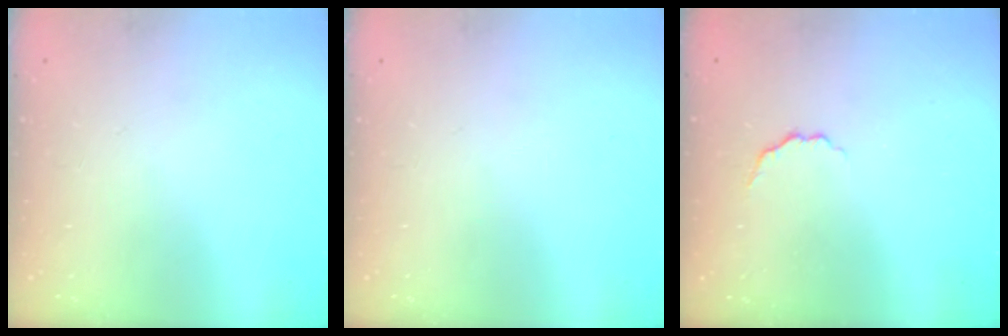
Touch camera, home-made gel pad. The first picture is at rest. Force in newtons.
{"total": 0.0}
{"total": 2.7, "press": 2.6, "slide": 0.9}